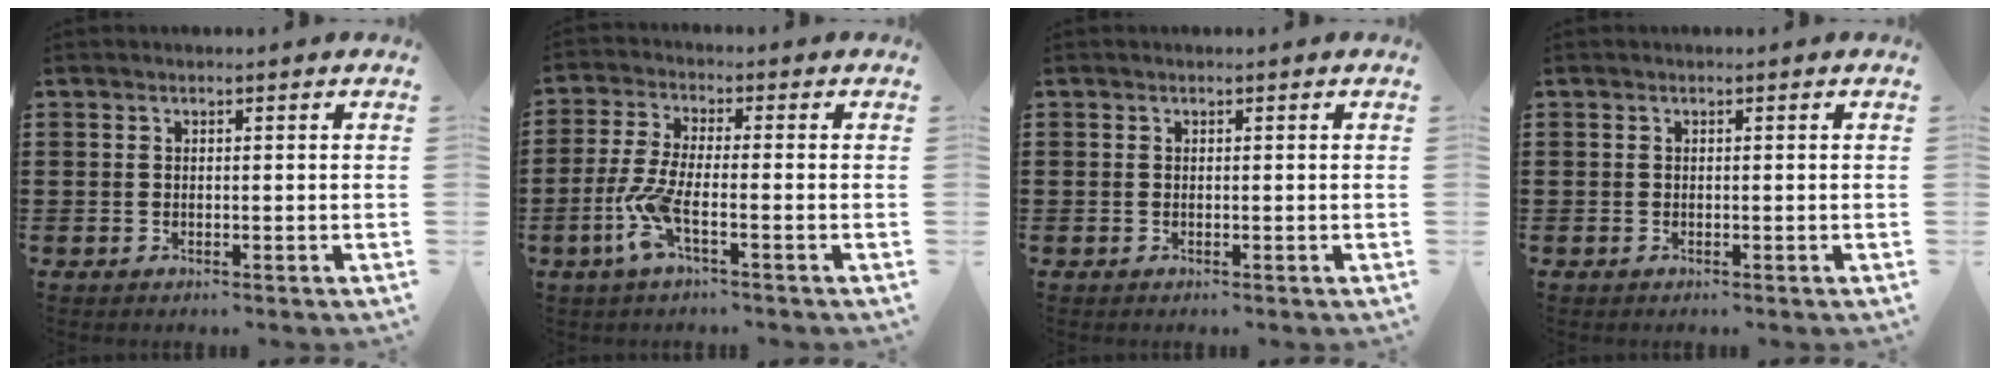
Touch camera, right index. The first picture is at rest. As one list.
[{"total": 6.1, "force": [-2.7, 1.2, 5.3], "torque": [-0.141, -0.019, -0.060]}, {"total": 0.0}, {"total": 0.0}]